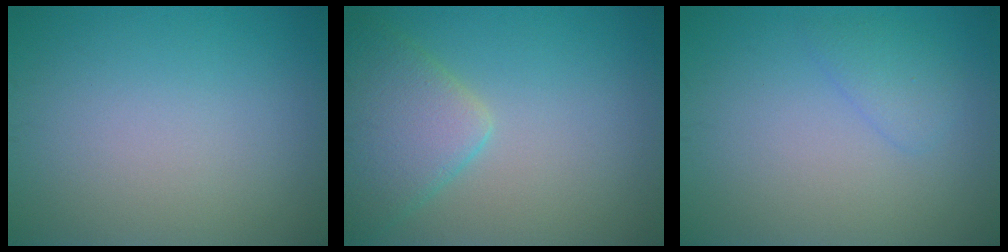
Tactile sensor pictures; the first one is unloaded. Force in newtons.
{"total": 4.9, "press": 4.9, "slide": 0.3}
{"total": 1.6, "press": 1.6, "slide": 0.1}